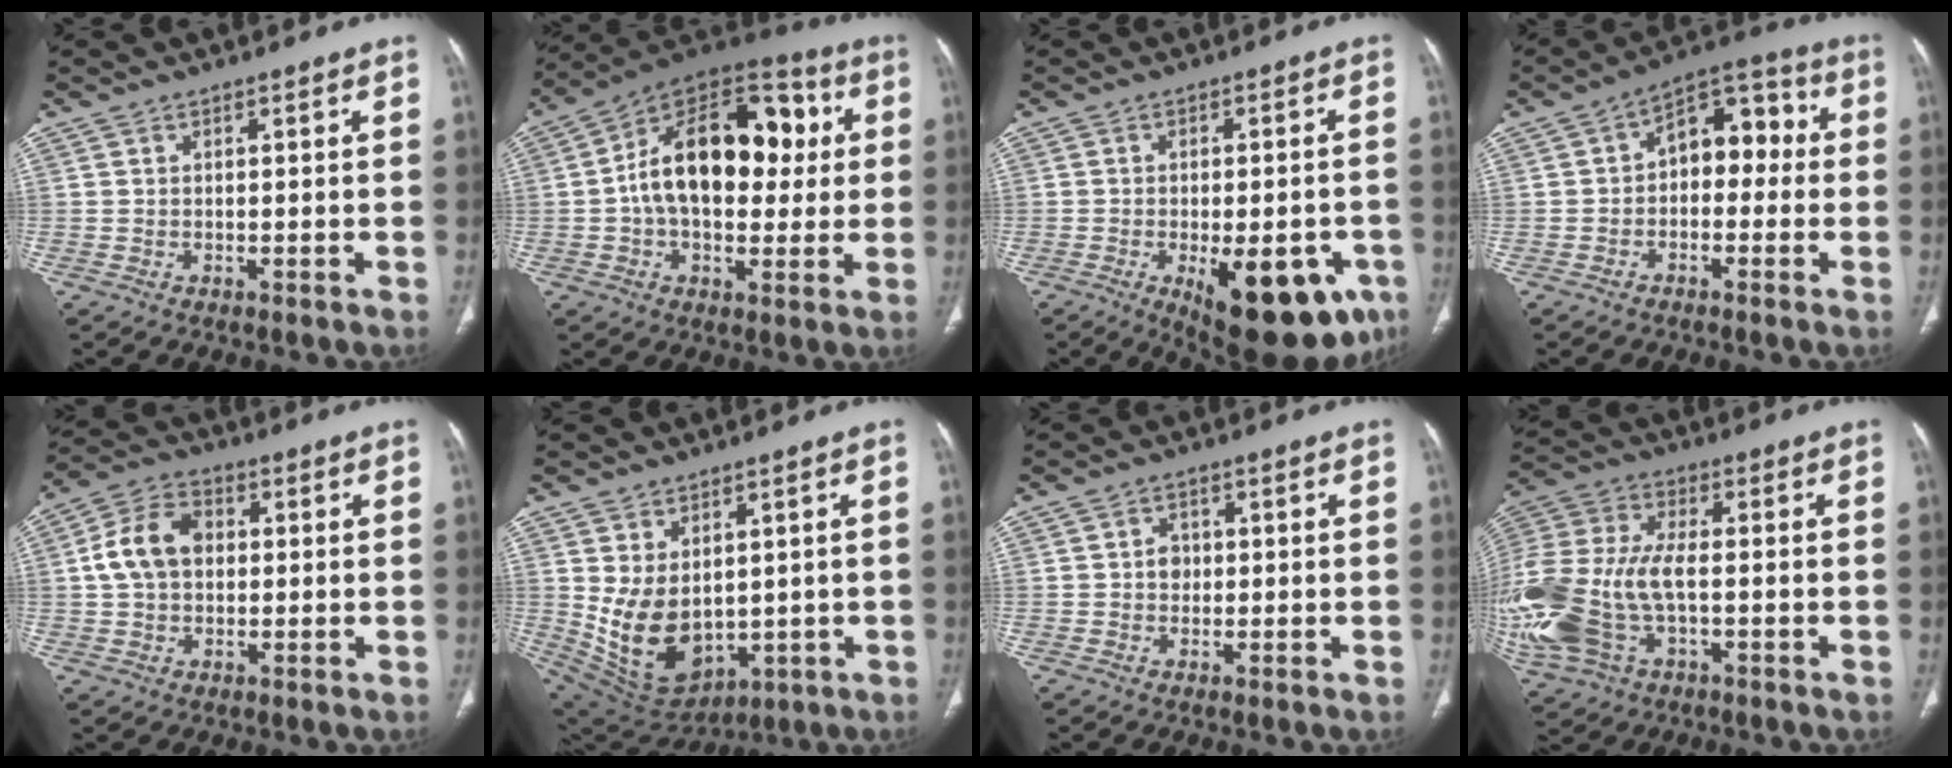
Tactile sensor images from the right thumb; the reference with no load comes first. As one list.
[{"total": 22.6, "force": [2.3, 13.9, 17.7], "torque": [-0.246, 0.028, 0.026]}, {"total": 18.6, "force": [-7.7, 8.0, 15.0], "torque": [-0.139, 0.005, -0.086]}, {"total": 9.8, "force": [-0.1, 6.4, 7.4], "torque": [-0.063, 0.041, -0.018]}, {"total": 9.7, "force": [1.0, 7.0, 6.5], "torque": [-0.116, 0.022, 0.012]}, {"total": 12.5, "force": [0.6, 8.5, 9.1], "torque": [-0.144, -0.019, 0.052]}, {"total": 2.4, "force": [0.1, 2.1, 1.2], "torque": [-0.005, 0.006, -0.001]}, {"total": 23.8, "force": [-3.9, 13.9, 18.9], "torque": [-0.479, 0.003, -0.058]}]